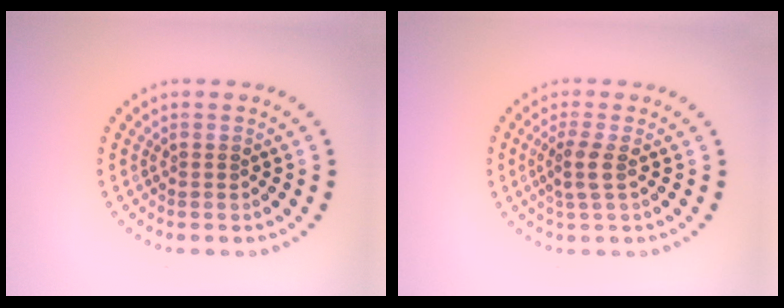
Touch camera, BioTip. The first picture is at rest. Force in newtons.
{"total": 2.0, "press": 1.7, "slide": 1.1}